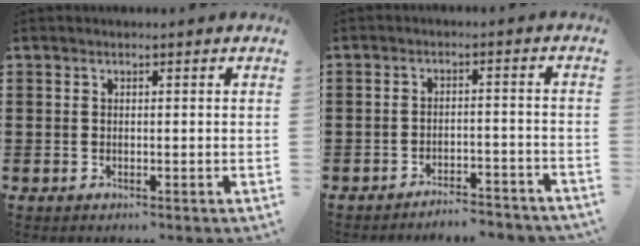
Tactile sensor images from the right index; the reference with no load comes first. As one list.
[{"total": 3.4, "force": [-3.3, 0.1, 0.3], "torque": [-0.011, 0.001, -0.071]}]